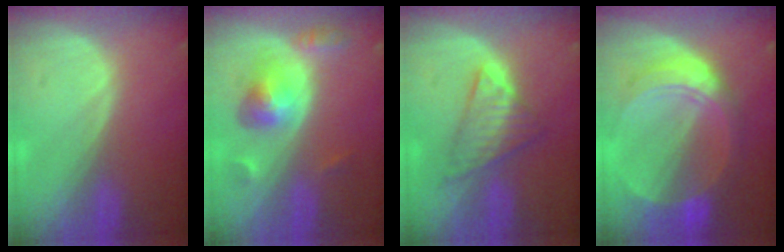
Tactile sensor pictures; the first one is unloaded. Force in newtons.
{"total": 5.9, "press": 5.5, "slide": 1.9}
{"total": 6.0, "press": 6.0, "slide": 0.8}
{"total": 8.5, "press": 8.5, "slide": 0.6}